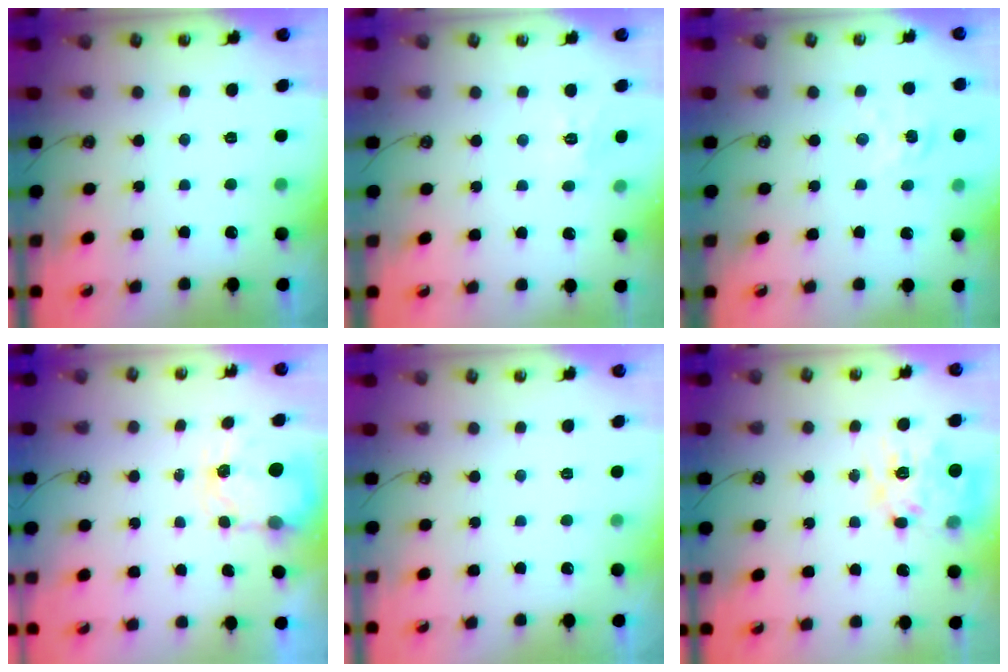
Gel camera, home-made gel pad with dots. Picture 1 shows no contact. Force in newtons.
{"total": 5.7, "press": 5.6, "slide": 0.7}
{"total": 3.2, "press": 3.2, "slide": 0.4}
{"total": 3.5, "press": 3.5, "slide": 0.5}
{"total": 0.0}
{"total": 15.5, "press": 15.4, "slide": 1.3}